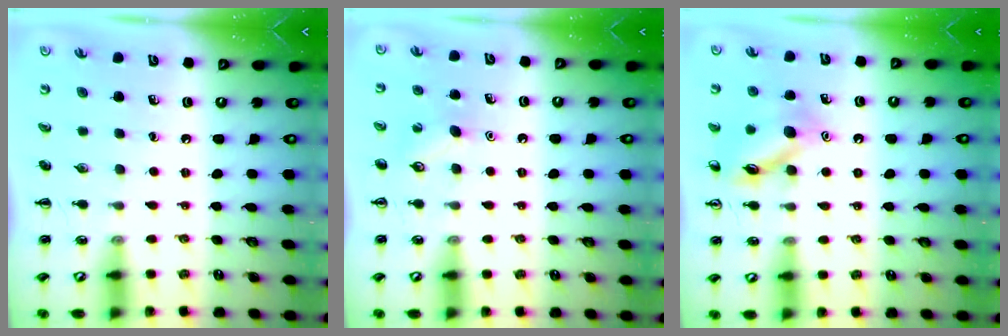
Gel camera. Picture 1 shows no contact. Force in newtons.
{"total": 5.4, "press": 5.2, "slide": 1.2}
{"total": 11.9, "press": 11.8, "slide": 0.9}